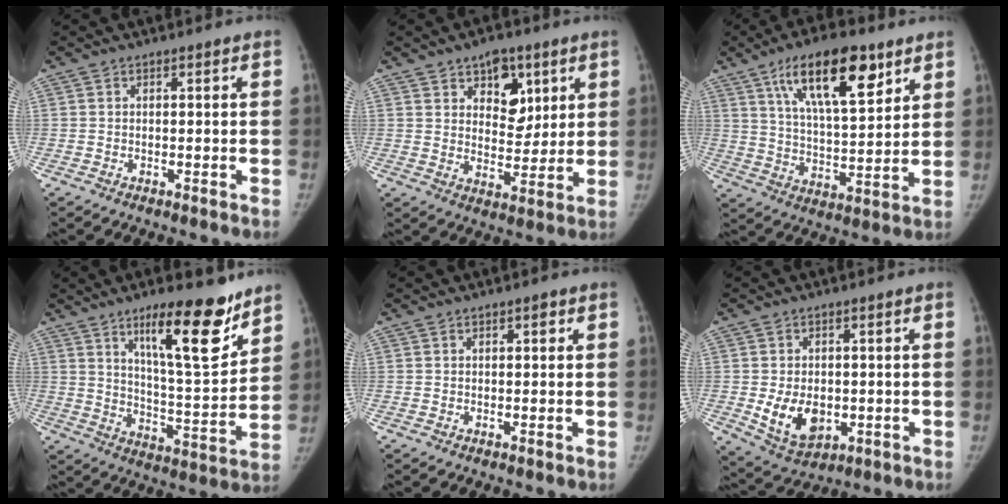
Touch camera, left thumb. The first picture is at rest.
{"total": 9.9, "force": [5.0, 6.4, 5.7], "torque": [-0.044, -0.026, 0.078]}
{"total": 17.7, "force": [9.7, 6.6, 13.3], "torque": [-0.188, -0.039, 0.167]}
{"total": 17.0, "force": [11.1, 4.2, 12.3], "torque": [-0.154, -0.079, 0.184]}
{"total": 1.3, "force": [0.6, 0.7, 0.9], "torque": [-0.005, 0.001, 0.007]}
{"total": 8.8, "force": [-1.2, 6.2, 6.1], "torque": [-0.081, -0.010, -0.003]}